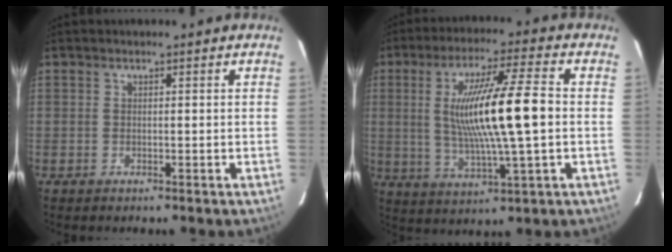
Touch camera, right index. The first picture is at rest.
{"total": 14.5, "force": [0.4, 0.4, 14.5], "torque": [-0.272, 0.000, 0.008]}